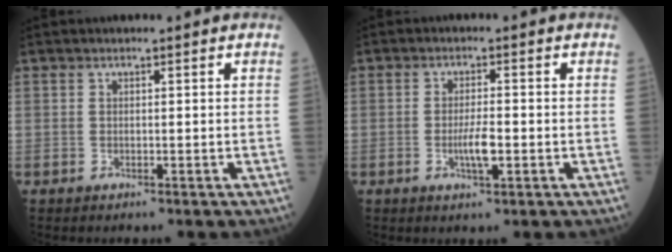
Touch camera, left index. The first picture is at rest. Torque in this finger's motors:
{"motor_torque": [0.59, 0.00, 0.11, 0.08]}